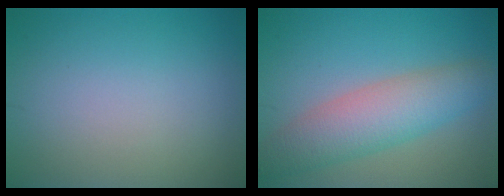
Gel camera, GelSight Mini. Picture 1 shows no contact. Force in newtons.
{"total": 5.7, "press": 5.7, "slide": 0.3}